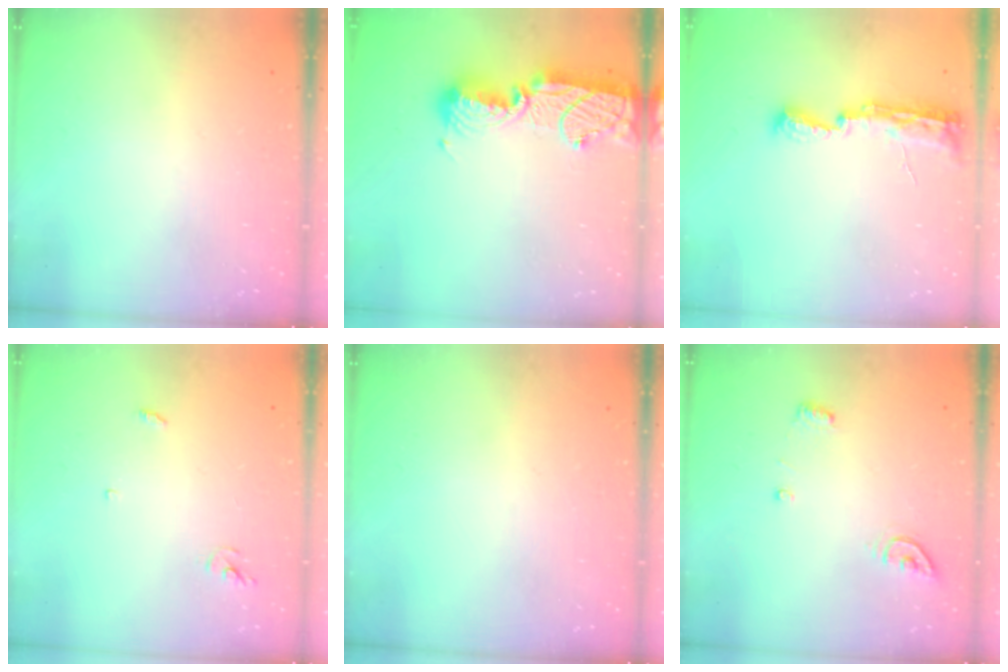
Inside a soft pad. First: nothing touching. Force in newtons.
{"total": 15.3, "press": 14.8, "slide": 4.0}
{"total": 8.9, "press": 8.5, "slide": 2.3}
{"total": 3.0, "press": 3.0, "slide": 0.2}
{"total": 0.0}
{"total": 5.5, "press": 5.5, "slide": 0.2}